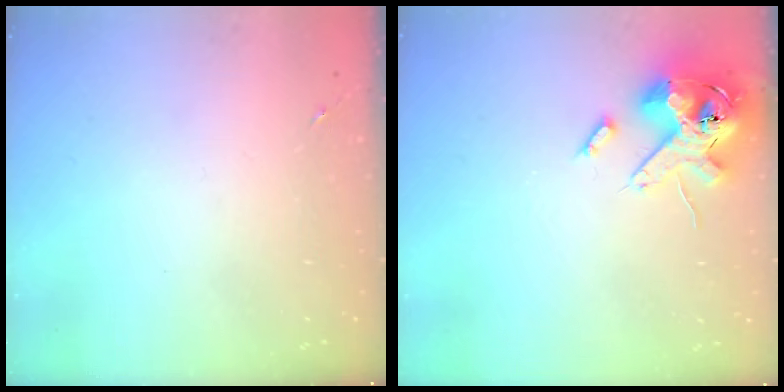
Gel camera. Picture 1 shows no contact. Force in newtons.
{"total": 15.4, "press": 15.1, "slide": 2.9}